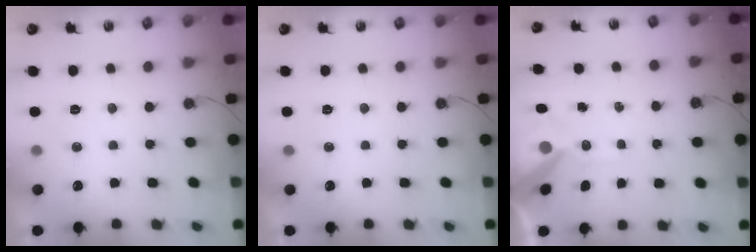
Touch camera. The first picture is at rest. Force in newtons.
{"total": 0.0}
{"total": 11.1, "press": 10.9, "slide": 1.8}